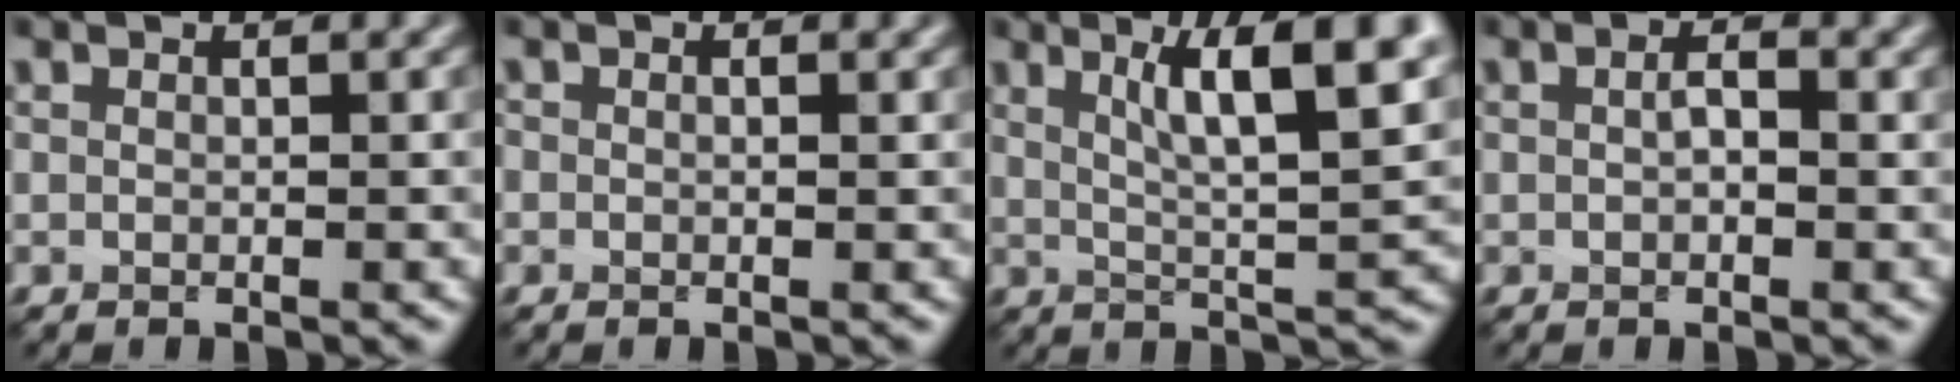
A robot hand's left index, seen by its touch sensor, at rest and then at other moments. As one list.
[{"total": 0.7, "force": [0.2, 0.5, 0.4], "torque": [-0.003, -0.005, 0.002]}, {"total": 8.9, "force": [3.6, 1.9, 7.9], "torque": [-0.108, 0.004, 0.060]}, {"total": 1.6, "force": [0.2, 0.7, 1.4], "torque": [-0.021, -0.001, 0.003]}]